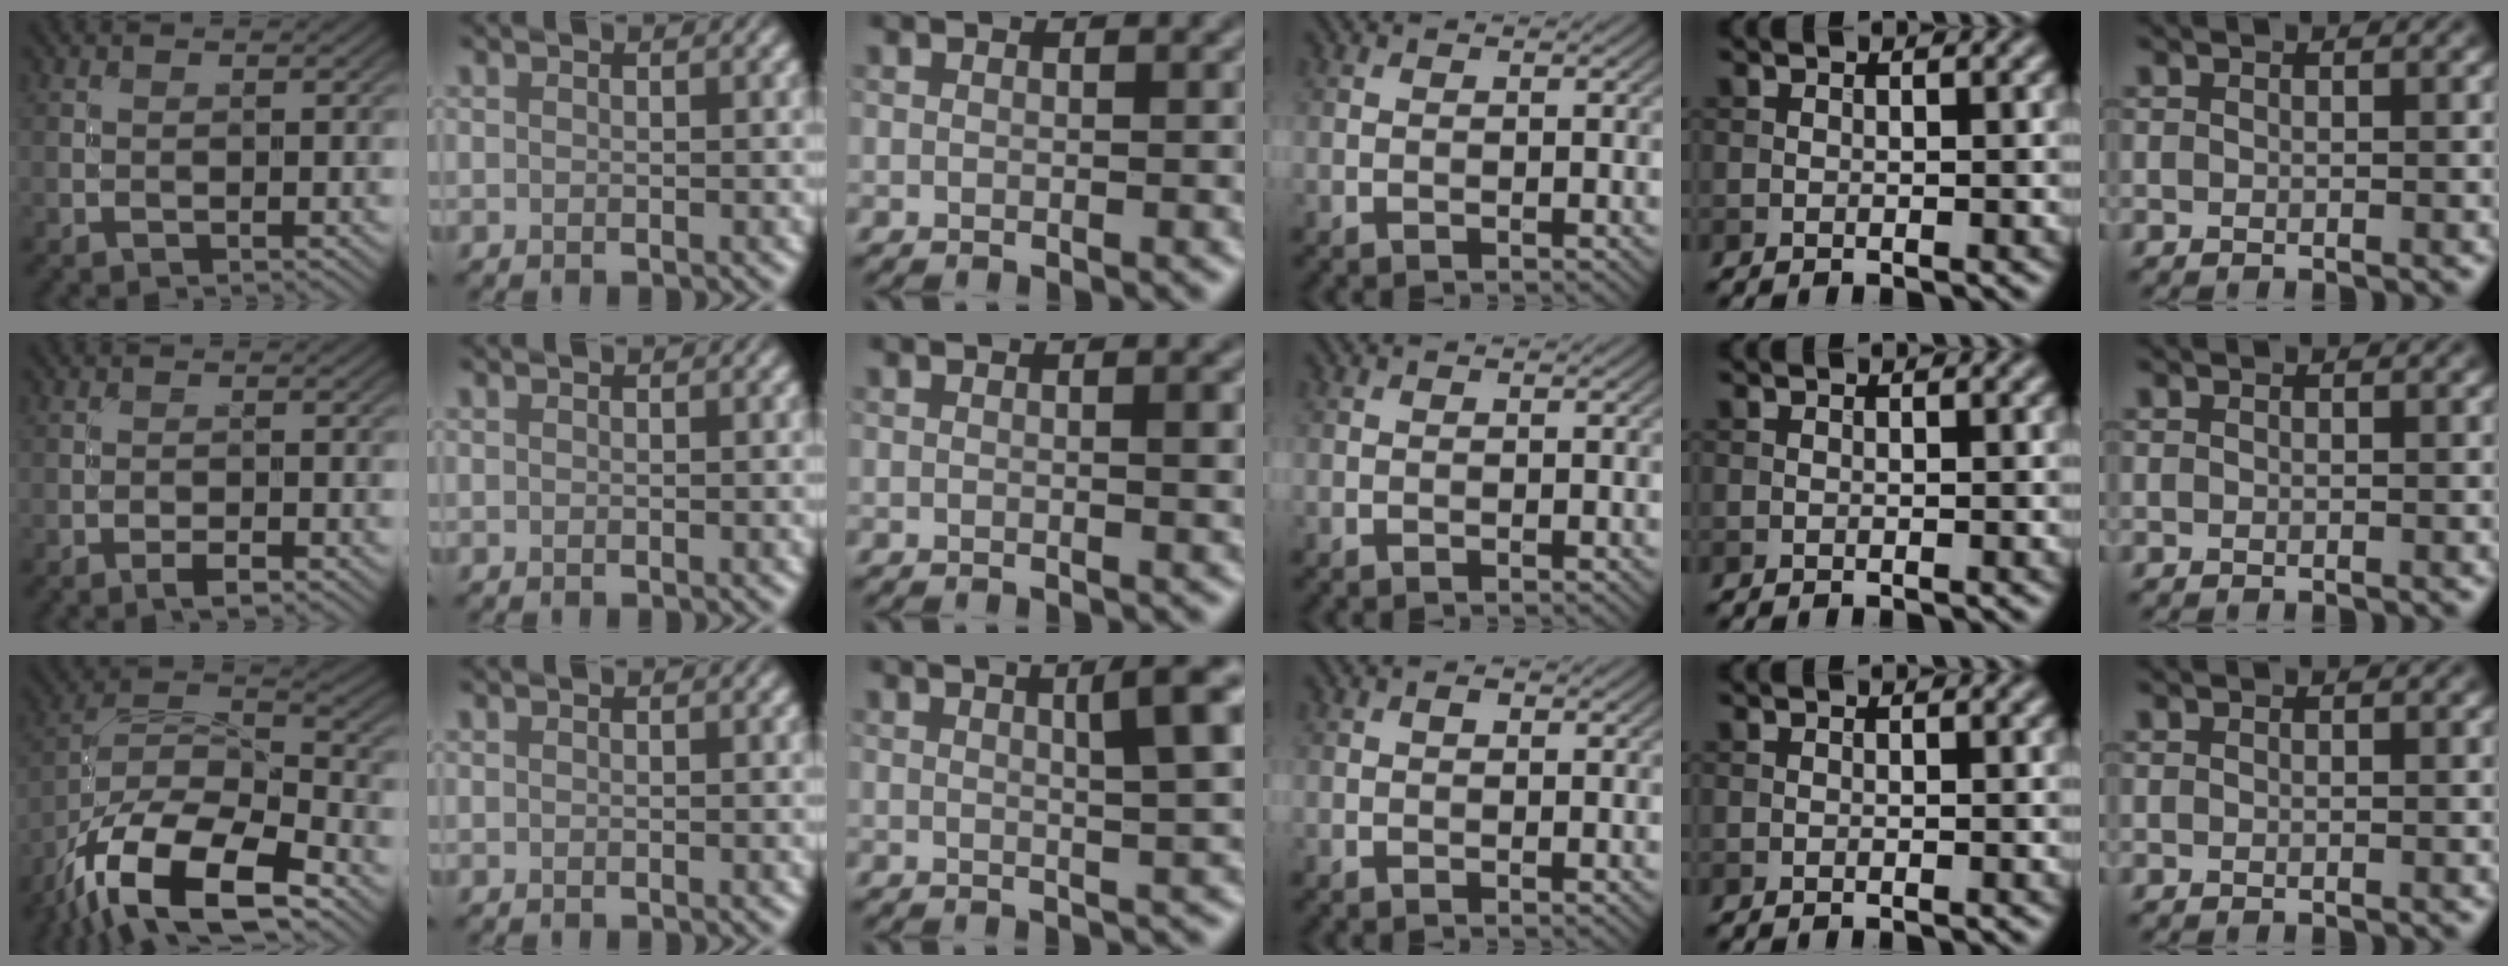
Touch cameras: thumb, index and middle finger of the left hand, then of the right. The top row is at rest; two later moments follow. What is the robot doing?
{"motion": "screw", "object": "medicine bottle"}